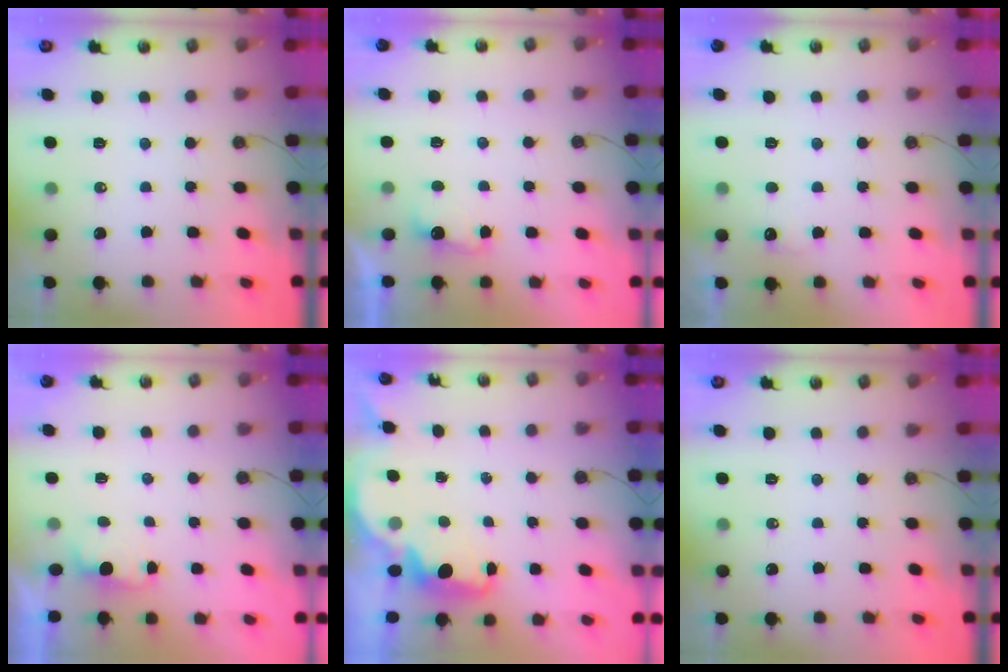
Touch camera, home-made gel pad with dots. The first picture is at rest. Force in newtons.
{"total": 2.8, "press": 2.7, "slide": 0.8}
{"total": 5.2, "press": 5.0, "slide": 1.1}
{"total": 1.0, "press": 0.7, "slide": 0.7}
{"total": 2.3, "press": 2.2, "slide": 0.6}
{"total": 0.0}